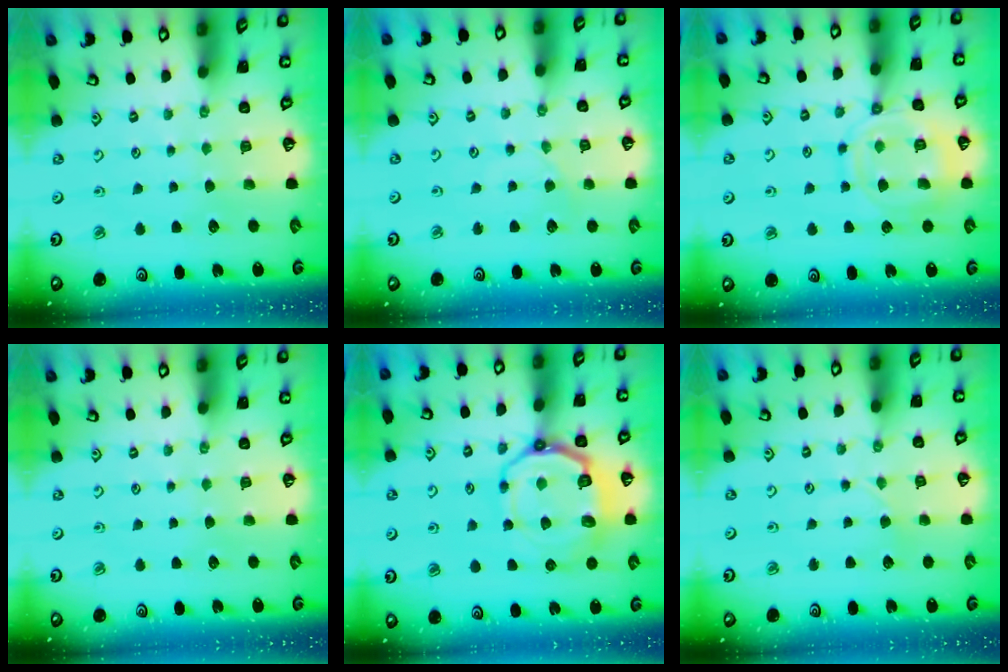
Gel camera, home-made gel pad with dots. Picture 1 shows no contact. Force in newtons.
{"total": 1.8, "press": 1.7, "slide": 0.4}
{"total": 11.9, "press": 11.9, "slide": 0.7}
{"total": 0.0}
{"total": 14.4, "press": 14.1, "slide": 3.0}
{"total": 2.2, "press": 2.2, "slide": 0.3}